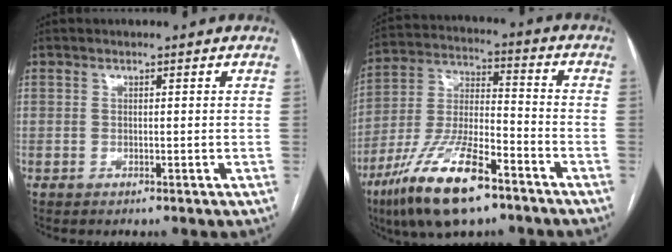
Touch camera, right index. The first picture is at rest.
{"total": 16.9, "force": [-10.5, 4.2, 12.6], "torque": [-0.265, -0.021, -0.190]}